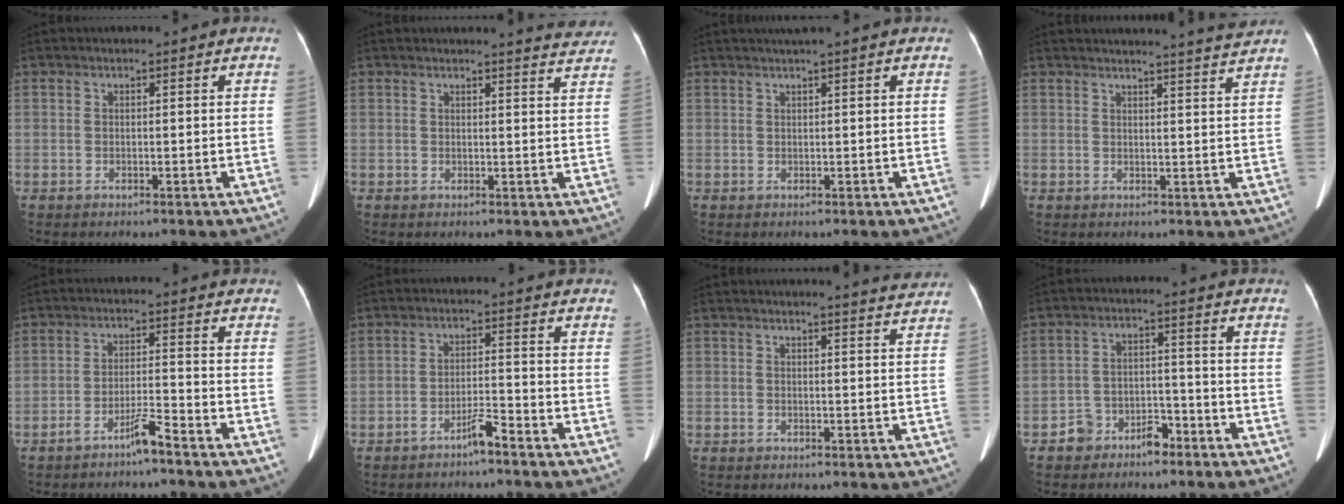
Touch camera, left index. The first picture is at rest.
{"total": 5.3, "force": [5.3, 0.1, 0.7], "torque": [-0.008, -0.023, 0.038]}
{"total": 1.7, "force": [1.2, -0.4, 1.2], "torque": [-0.020, 0.009, 0.026]}
{"total": 6.9, "force": [6.6, -1.5, 1.6], "torque": [-0.023, -0.014, 0.070]}
{"total": 3.9, "force": [-3.2, -0.2, 2.3], "torque": [-0.048, -0.002, -0.060]}
{"total": 3.3, "force": [-2.7, 0.0, 1.9], "torque": [-0.036, -0.001, -0.050]}
{"total": 5.0, "force": [4.9, -0.5, 1.0], "torque": [-0.016, -0.012, 0.039]}
{"total": 4.9, "force": [-3.6, 2.9, 1.5], "torque": [-0.023, 0.018, -0.056]}